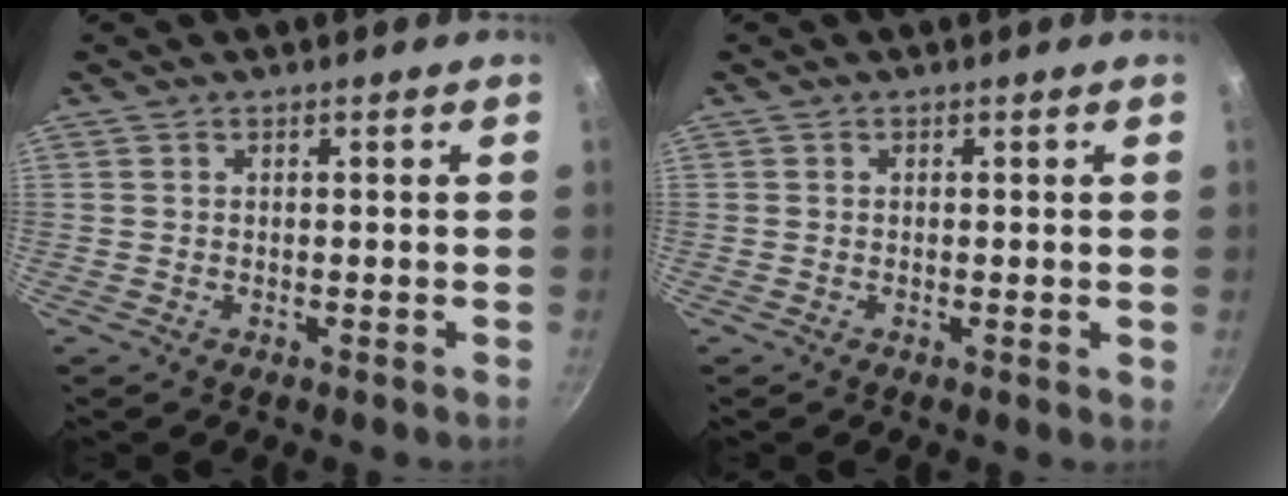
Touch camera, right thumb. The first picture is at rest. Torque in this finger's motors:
{"motor_torque": [-0.51, -0.02, -0.41, 0.14, 0.00]}